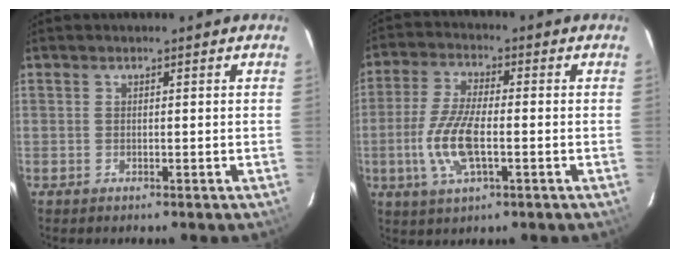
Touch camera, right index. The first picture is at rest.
{"total": 10.2, "force": [-2.4, 3.5, 9.3], "torque": [-0.197, -0.003, -0.048]}